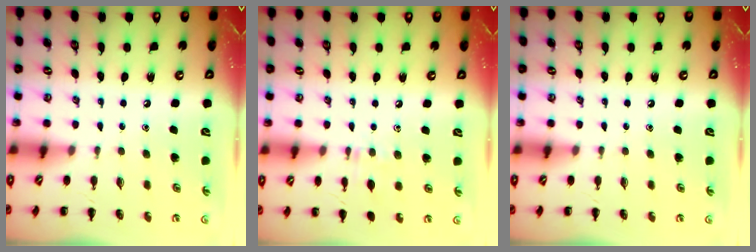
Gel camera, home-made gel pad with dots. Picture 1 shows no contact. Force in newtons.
{"total": 6.0, "press": 5.7, "slide": 1.9}
{"total": 0.0}